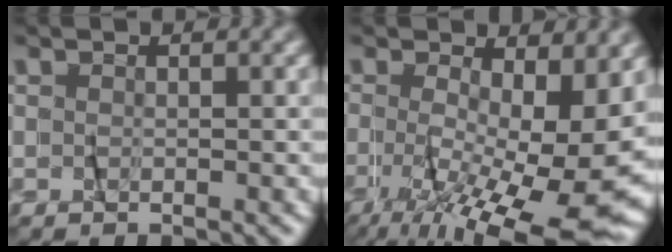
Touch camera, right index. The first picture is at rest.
{"total": 8.6, "force": [-3.0, 2.0, 7.8], "torque": [-0.099, -0.043, -0.025]}